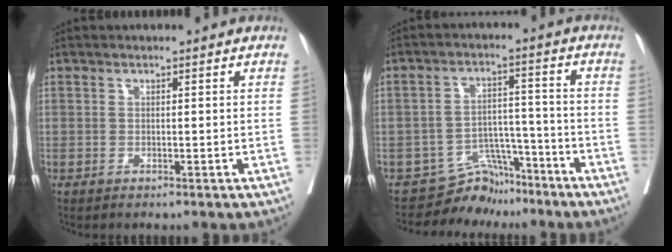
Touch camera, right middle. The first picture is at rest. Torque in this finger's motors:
{"motor_torque": [-0.09, -0.01, -0.01, -0.04]}